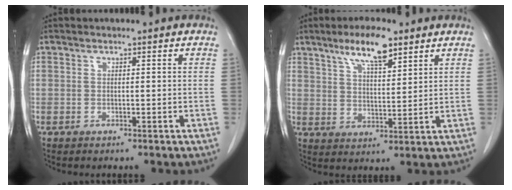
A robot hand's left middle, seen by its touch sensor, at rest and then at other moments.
{"total": 8.4, "force": [5.6, 1.8, 5.9], "torque": [-0.110, 0.005, 0.101]}